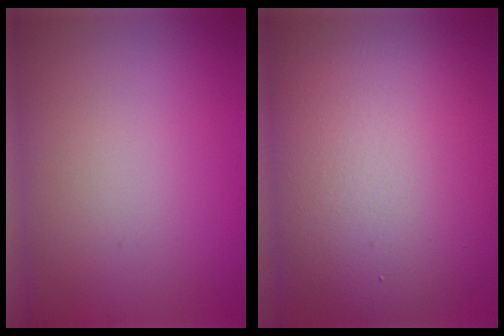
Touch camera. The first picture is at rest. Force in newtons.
{"total": 12.4, "press": 12.4, "slide": 0.5}